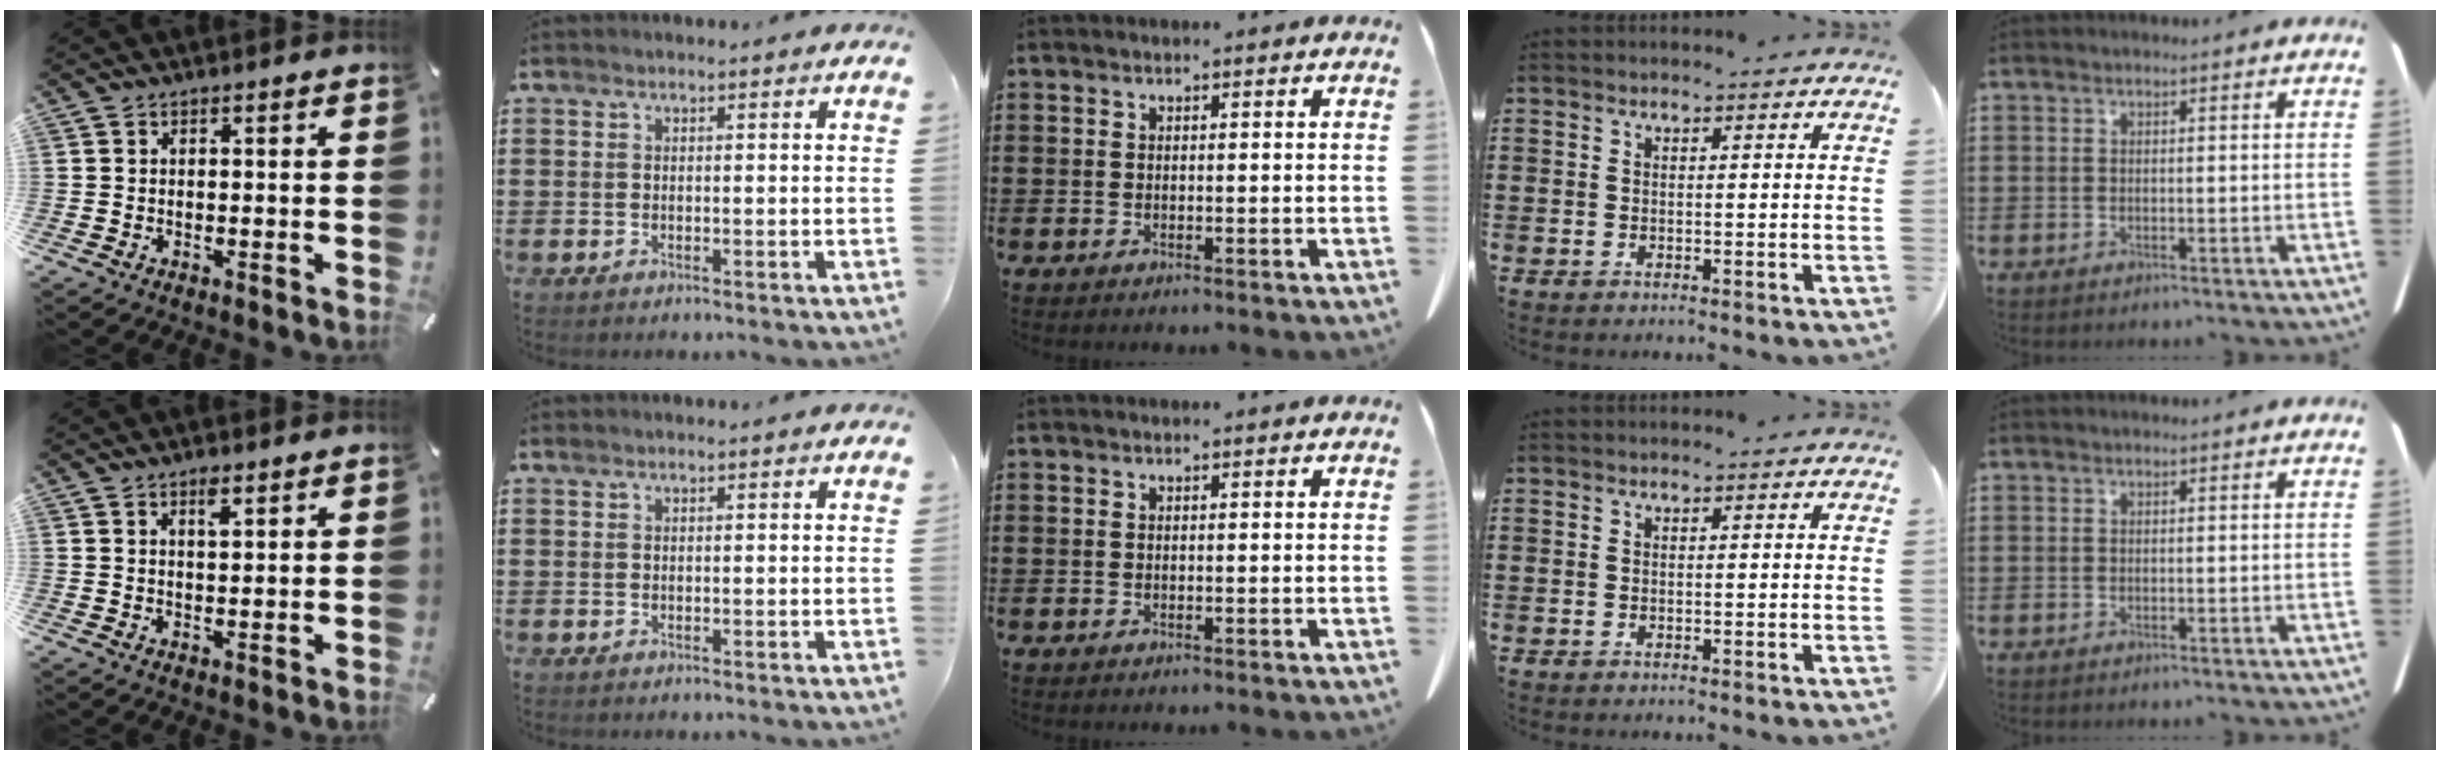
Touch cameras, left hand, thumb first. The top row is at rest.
{"thumb": {"total": 2.6, "force": [1.7, 0.8, 1.8], "torque": [-0.032, -0.002, 0.029]}}